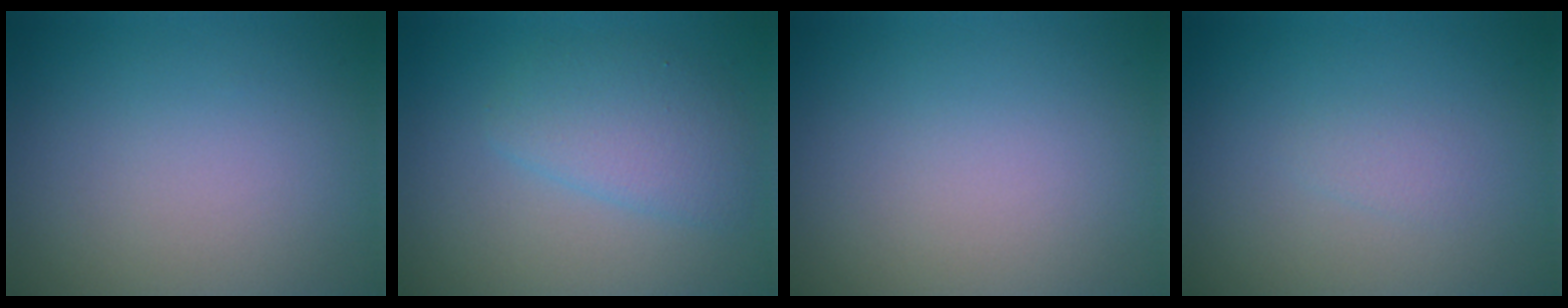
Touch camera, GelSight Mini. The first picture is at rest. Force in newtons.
{"total": 3.3, "press": 3.3, "slide": 0.1}
{"total": 0.0}
{"total": 0.8, "press": 0.8, "slide": 0.1}